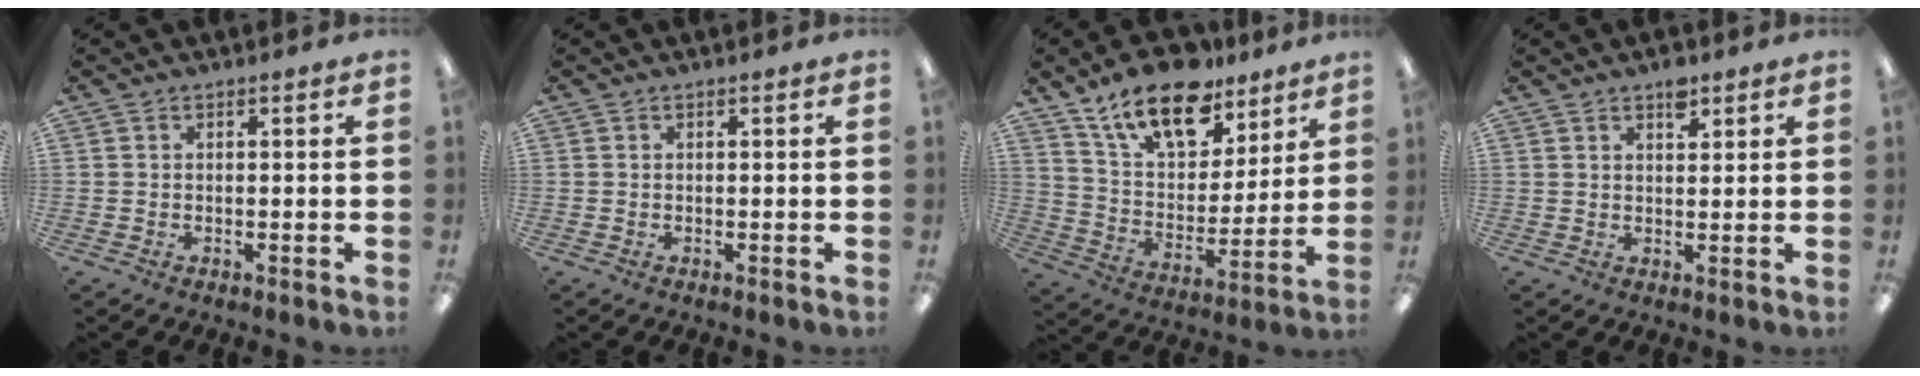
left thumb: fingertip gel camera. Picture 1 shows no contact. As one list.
[{"total": 0.0}, {"total": 18.3, "force": [12.7, 9.0, 9.7], "torque": [-0.168, -0.068, 0.224]}, {"total": 3.8, "force": [2.7, 1.8, 2.0], "torque": [-0.020, -0.013, 0.043]}]